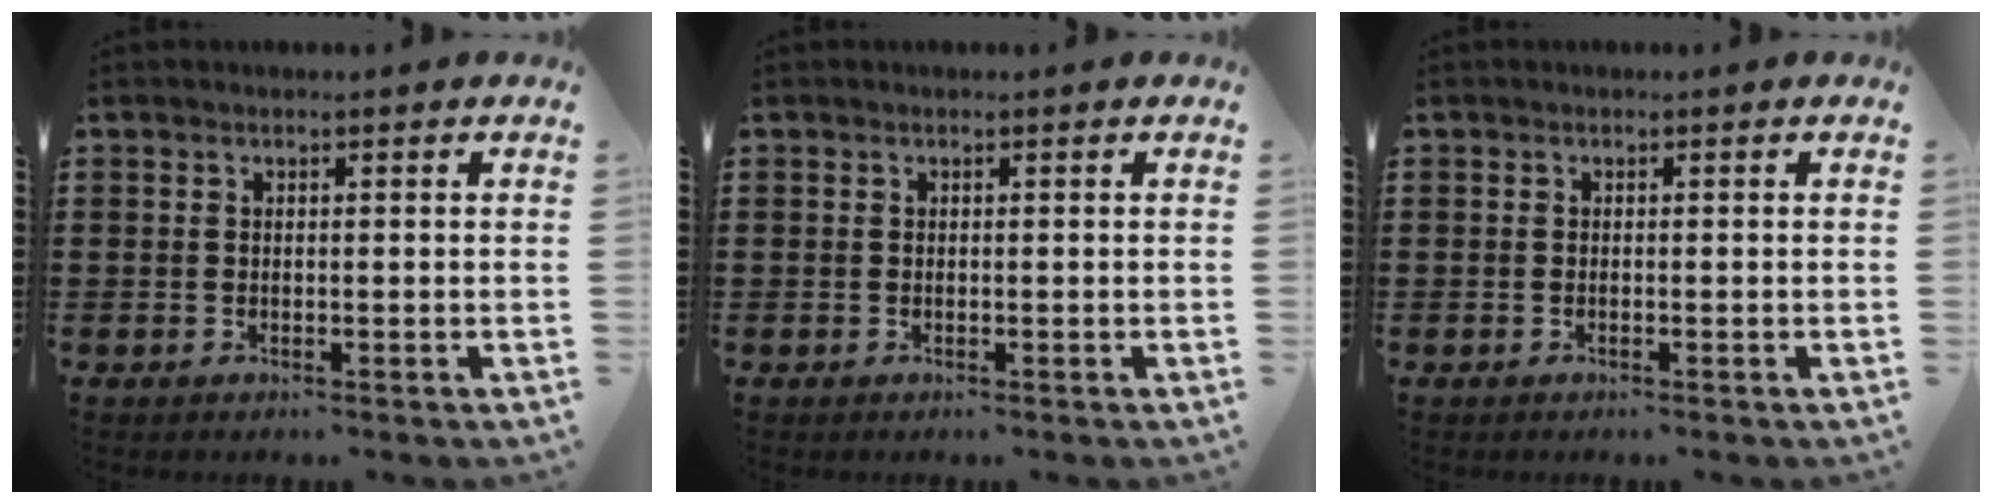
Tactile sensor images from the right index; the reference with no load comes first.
{"total": 0.0}
{"total": 0.0}